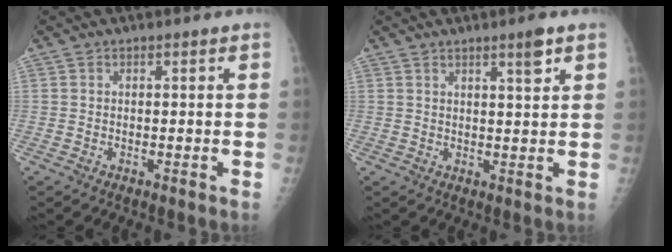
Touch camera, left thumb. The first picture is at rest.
{"total": 3.5, "force": [2.2, 0.3, 2.8], "torque": [-0.039, -0.014, 0.036]}